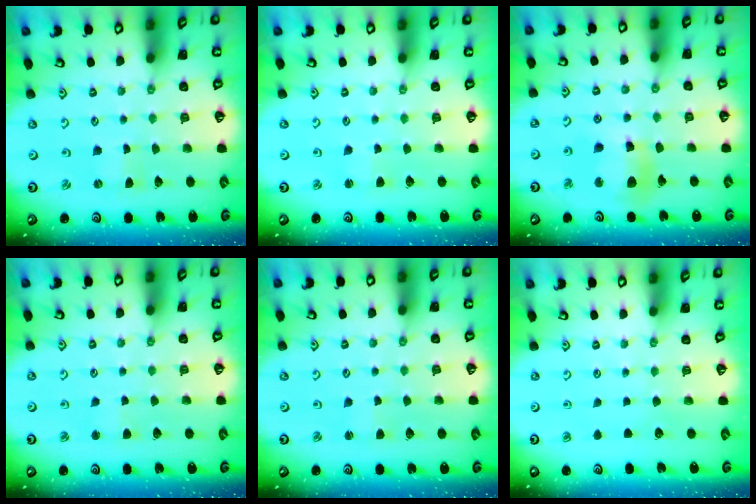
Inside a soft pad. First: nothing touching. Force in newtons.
{"total": 1.3, "press": 1.2, "slide": 0.2}
{"total": 10.3, "press": 10.2, "slide": 1.4}
{"total": 2.4, "press": 2.4, "slide": 0.5}
{"total": 0.7, "press": 0.7, "slide": 0.1}
{"total": 0.0}